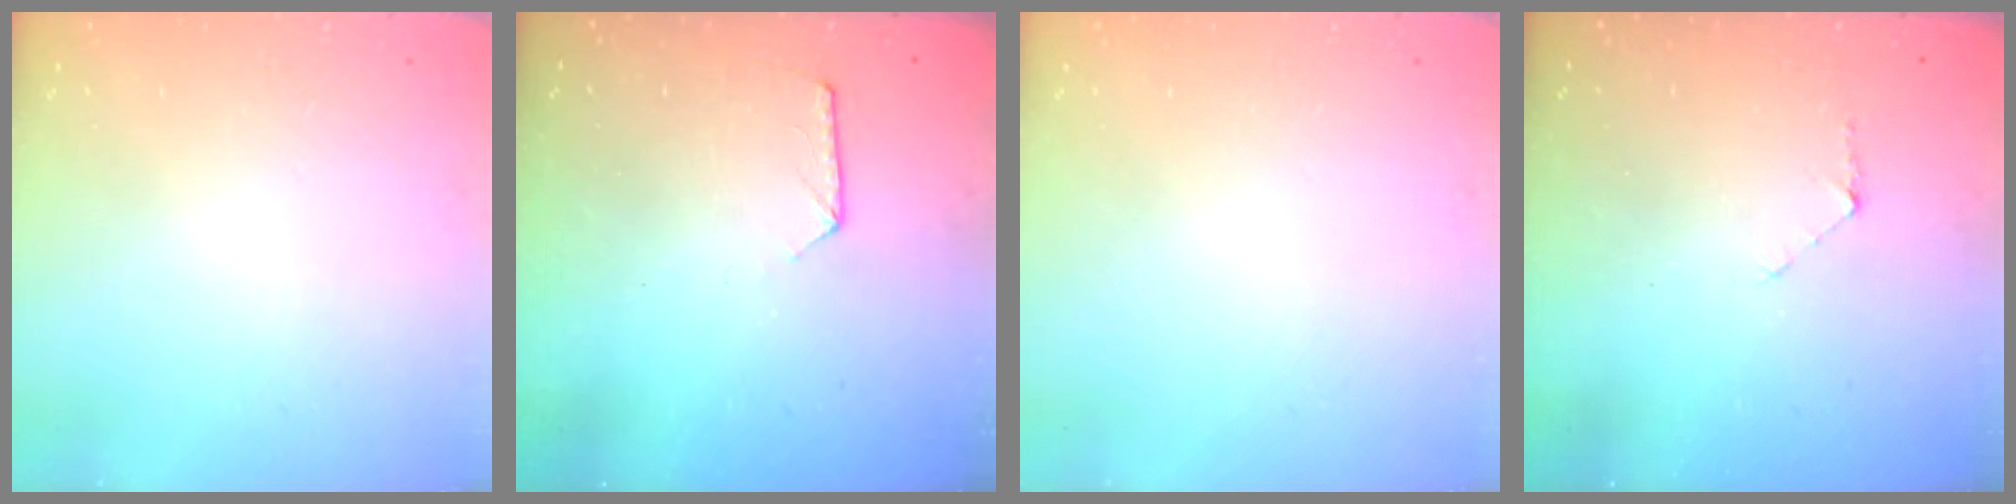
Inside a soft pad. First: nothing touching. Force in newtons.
{"total": 6.3, "press": 6.3, "slide": 0.6}
{"total": 0.0}
{"total": 4.0, "press": 4.0, "slide": 0.4}